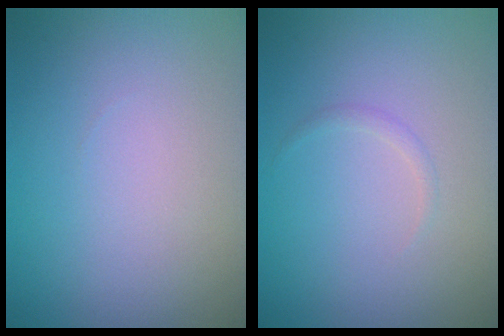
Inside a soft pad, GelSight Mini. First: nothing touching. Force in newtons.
{"total": 0.5, "press": 0.5, "slide": 0.0}